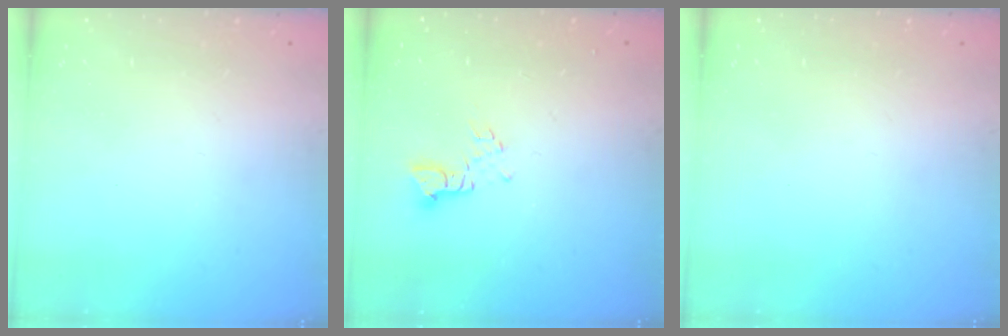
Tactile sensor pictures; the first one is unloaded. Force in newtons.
{"total": 2.5, "press": 2.5, "slide": 0.3}
{"total": 0.0}